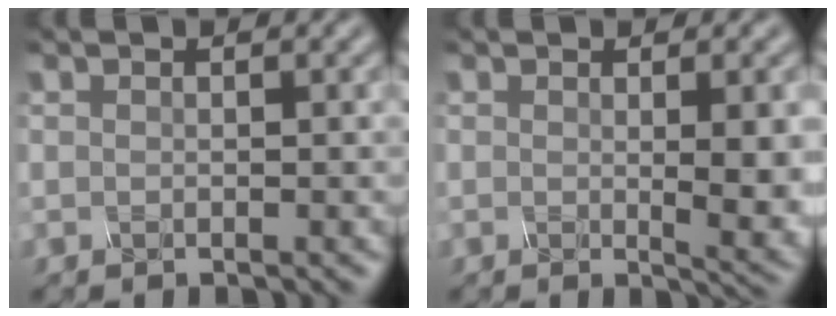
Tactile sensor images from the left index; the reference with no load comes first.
{"total": 4.7, "force": [0.1, 1.1, 4.6], "torque": [-0.057, -0.007, 0.007]}